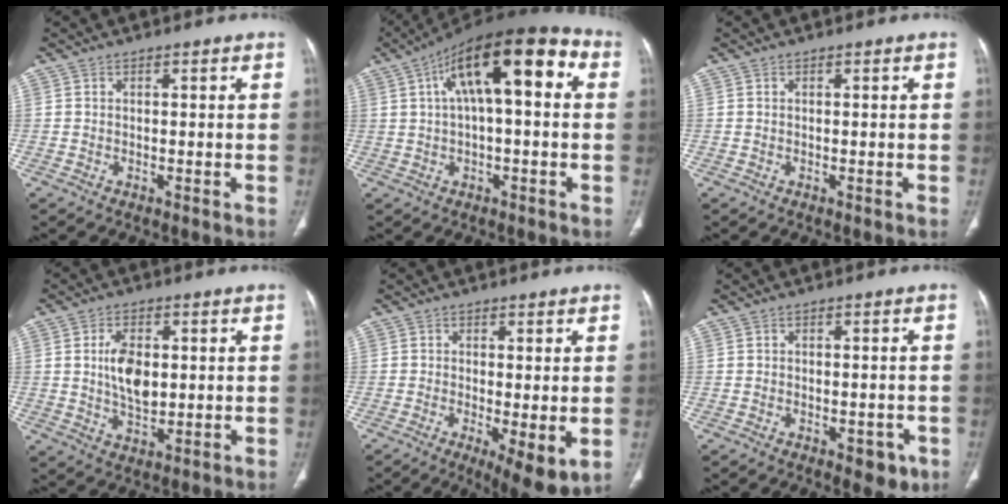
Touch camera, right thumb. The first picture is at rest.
{"total": 17.8, "force": [4.4, 6.7, 15.9], "torque": [-0.235, 0.043, 0.059]}
{"total": 0.0}
{"total": 7.8, "force": [0.9, 4.5, 6.3], "torque": [-0.103, -0.006, 0.020]}
{"total": 8.2, "force": [-2.0, 2.6, 7.5], "torque": [-0.116, -0.023, -0.029]}
{"total": 4.6, "force": [-2.0, 2.6, 3.2], "torque": [-0.015, 0.004, -0.021]}